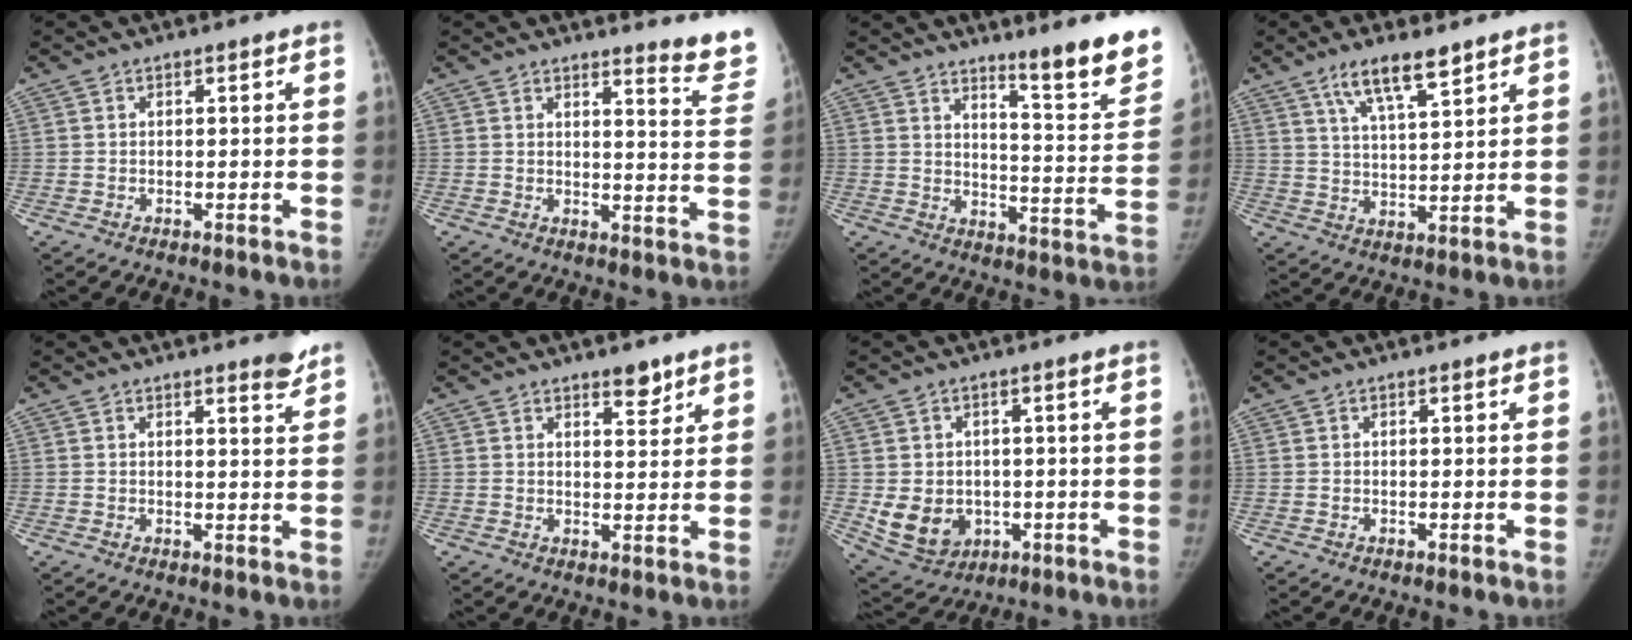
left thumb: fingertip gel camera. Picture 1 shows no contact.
{"total": 9.5, "force": [8.7, 0.7, 3.8], "torque": [-0.020, -0.090, 0.087]}
{"total": 15.2, "force": [10.8, 2.0, 10.6], "torque": [-0.112, -0.089, 0.157]}
{"total": 9.0, "force": [6.2, 2.1, 6.2], "torque": [-0.101, -0.032, 0.116]}
{"total": 3.2, "force": [2.6, 0.5, 1.8], "torque": [-0.015, -0.020, 0.032]}
{"total": 3.8, "force": [2.9, 1.4, 2.0], "torque": [-0.012, -0.021, 0.043]}
{"total": 9.6, "force": [-1.4, 8.0, 5.1], "torque": [-0.071, 0.001, 0.002]}
{"total": 0.0}